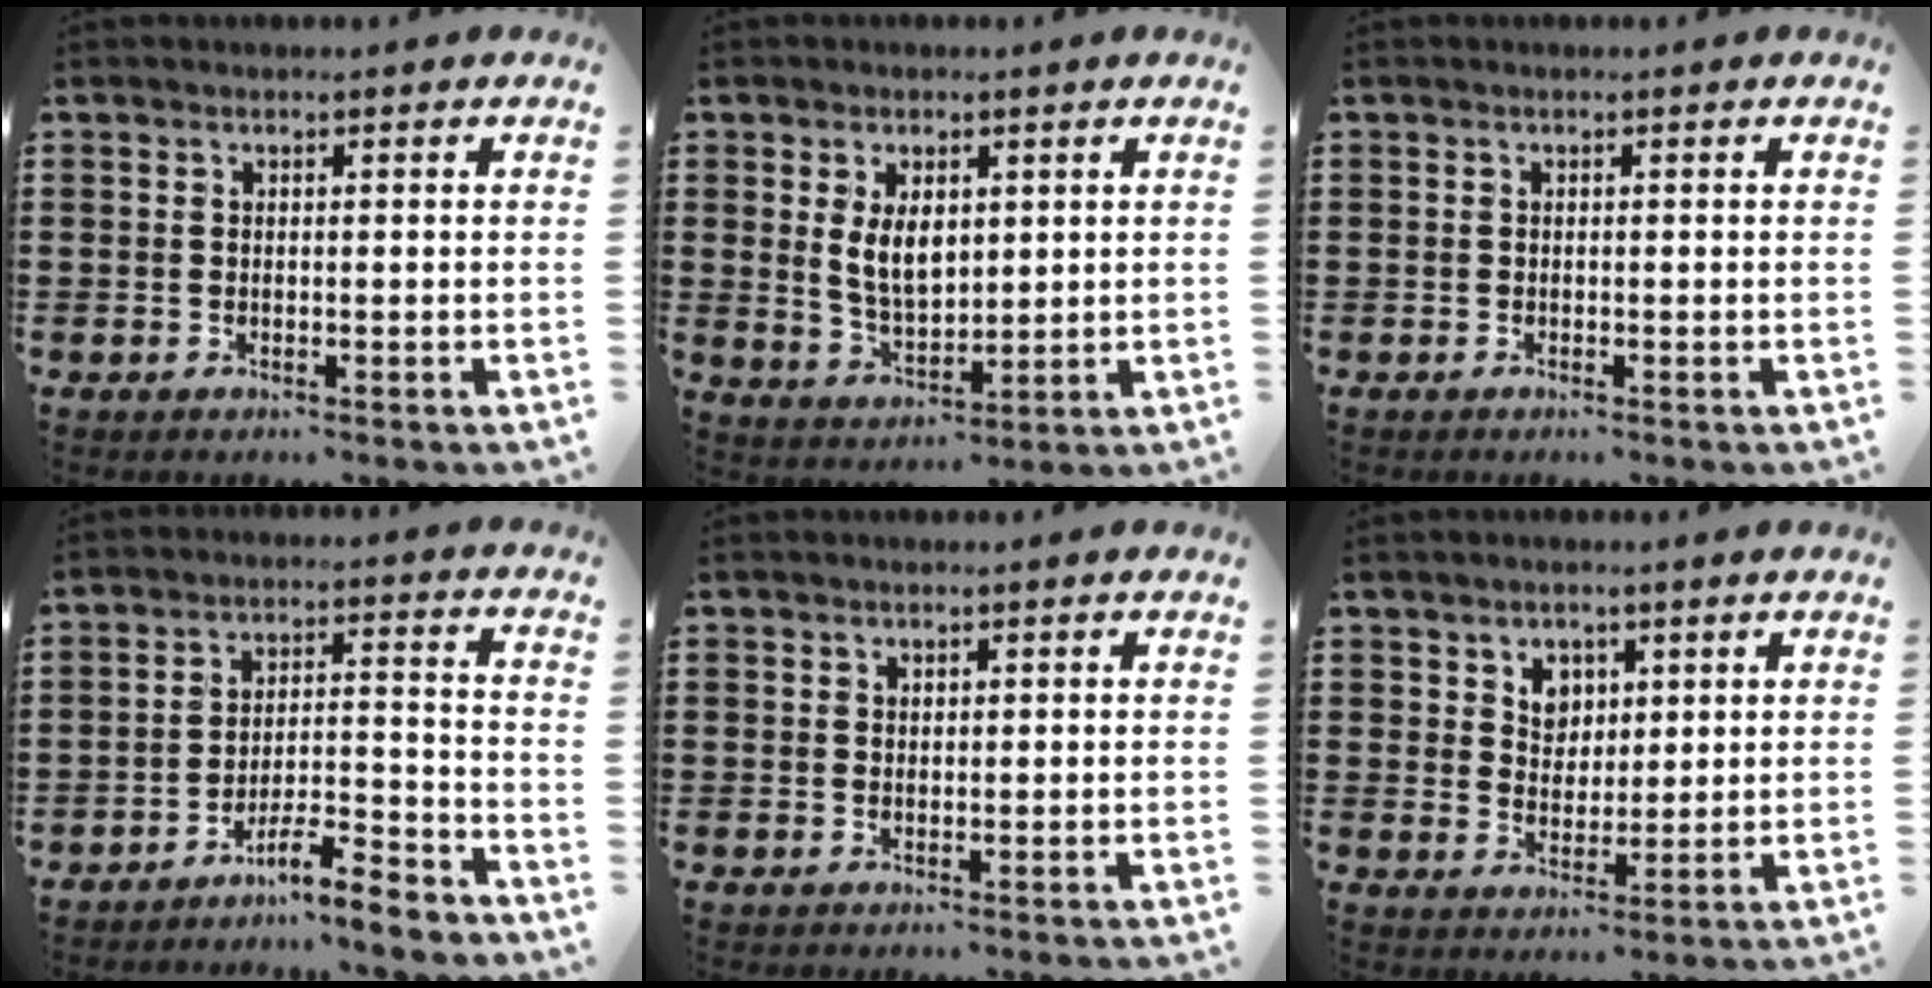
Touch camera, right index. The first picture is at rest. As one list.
[{"total": 5.8, "force": [1.5, 3.2, 4.6], "torque": [-0.090, 0.004, 0.026]}, {"total": 0.0}, {"total": 6.5, "force": [-5.9, 0.2, 2.7], "torque": [-0.044, 0.003, -0.111]}, {"total": 0.7, "force": [0.6, 0.3, 0.1], "torque": [-0.004, -0.002, 0.014]}, {"total": 3.6, "force": [2.1, 2.8, 0.8], "torque": [-0.023, 0.006, 0.037]}]